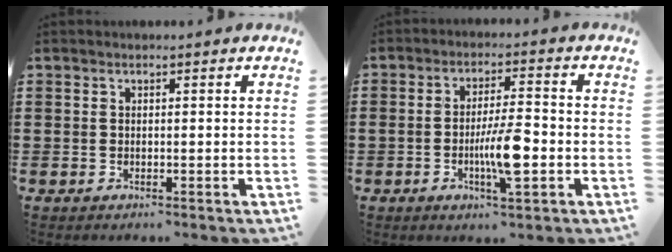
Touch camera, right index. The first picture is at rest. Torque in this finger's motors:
{"motor_torque": [1.96, 0.17, 0.49, 0.21]}